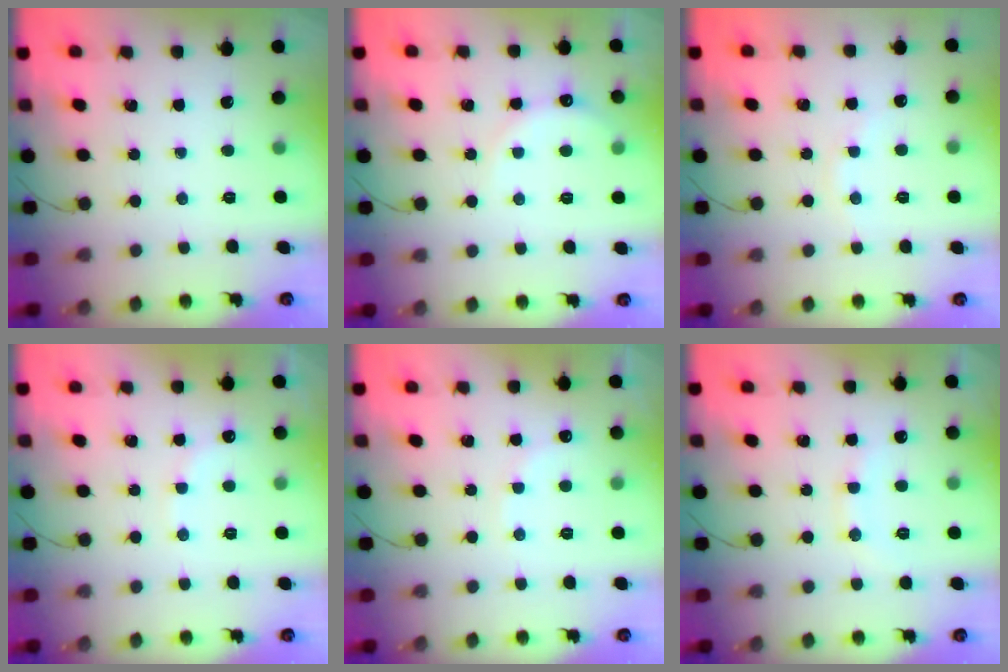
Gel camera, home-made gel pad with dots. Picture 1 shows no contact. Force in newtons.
{"total": 7.3, "press": 7.1, "slide": 1.7}
{"total": 4.8, "press": 4.6, "slide": 1.4}
{"total": 7.8, "press": 7.7, "slide": 1.6}
{"total": 7.4, "press": 7.2, "slide": 1.7}
{"total": 9.1, "press": 9.0, "slide": 0.9}